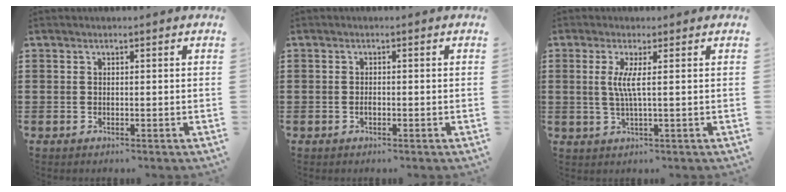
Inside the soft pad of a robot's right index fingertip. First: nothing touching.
{"total": 1.3, "force": [-0.5, 0.6, 1.0], "torque": [-0.020, -0.002, -0.008]}
{"total": 3.8, "force": [0.4, -0.2, 3.8], "torque": [-0.082, -0.010, 0.003]}